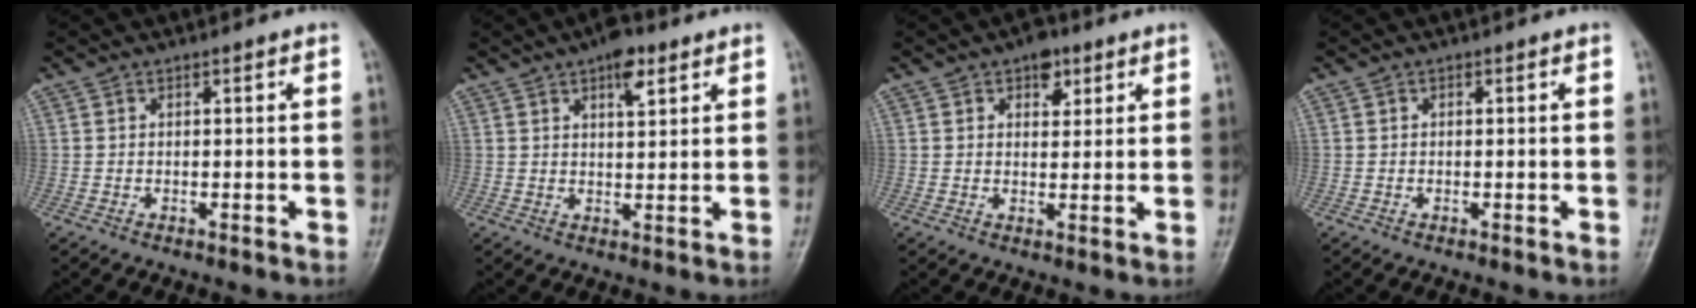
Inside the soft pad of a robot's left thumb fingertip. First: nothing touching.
{"total": 5.7, "force": [3.2, 2.3, 4.1], "torque": [-0.048, -0.011, 0.045]}
{"total": 4.7, "force": [2.5, 3.0, 2.7], "torque": [-0.012, -0.007, 0.032]}
{"total": 0.0}